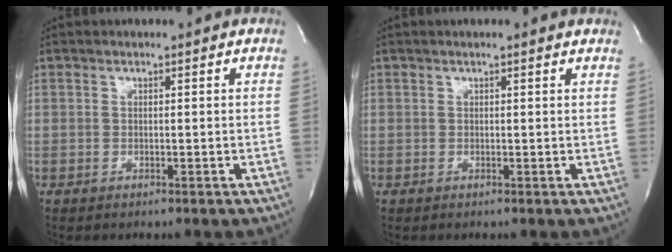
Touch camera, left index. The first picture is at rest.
{"total": 1.5, "force": [1.1, 0.2, 1.0], "torque": [-0.014, 0.008, 0.008]}